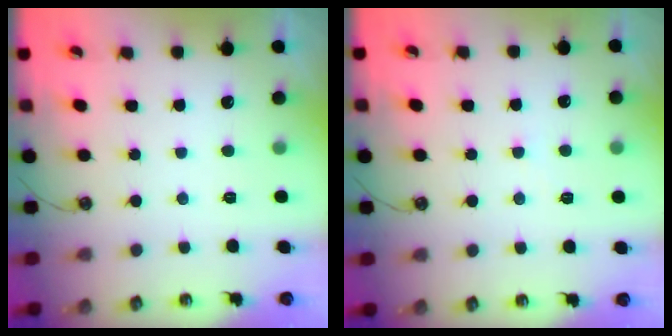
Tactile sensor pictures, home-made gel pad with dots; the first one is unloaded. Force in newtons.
{"total": 2.2, "press": 2.1, "slide": 0.3}